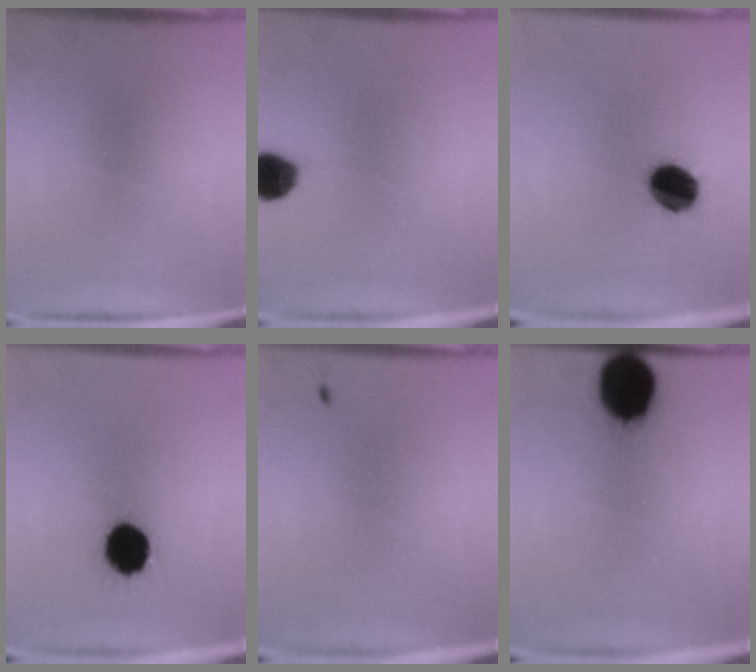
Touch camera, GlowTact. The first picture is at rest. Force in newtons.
{"total": 7.2}
{"total": 10.5}
{"total": 11.1}
{"total": 0.8}
{"total": 13.9}